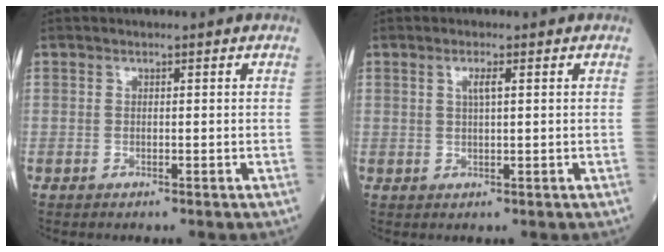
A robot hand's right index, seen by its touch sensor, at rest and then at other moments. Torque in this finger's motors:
{"motor_torque": [0.04, -0.02, -0.01, -0.01]}